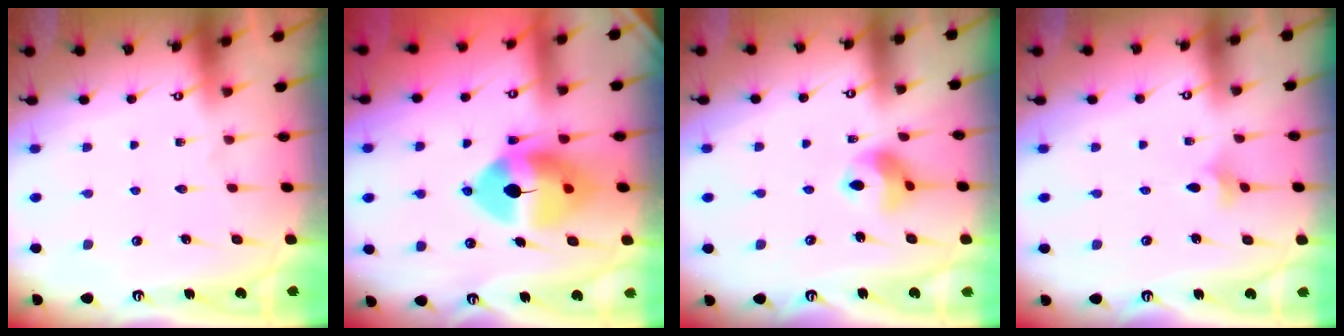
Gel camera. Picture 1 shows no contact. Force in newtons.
{"total": 12.9, "press": 12.7, "slide": 2.3}
{"total": 9.0, "press": 8.9, "slide": 1.0}
{"total": 2.5, "press": 2.5, "slide": 0.6}